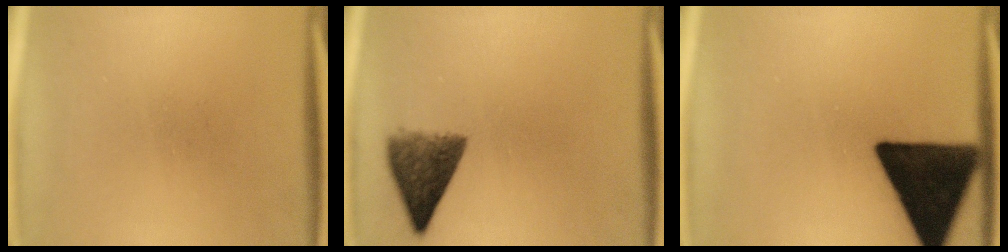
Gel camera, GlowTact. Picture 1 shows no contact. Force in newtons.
{"total": 6.9}
{"total": 19.5}